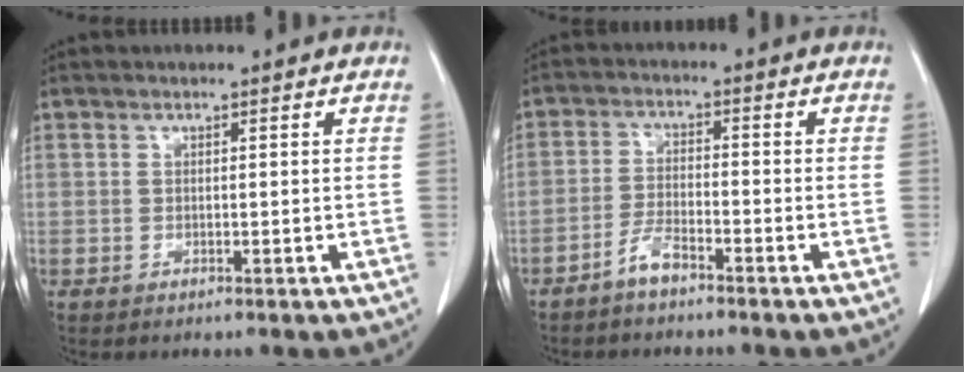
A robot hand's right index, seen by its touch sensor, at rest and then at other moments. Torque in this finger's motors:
{"motor_torque": [0.14, -0.12, 0.04, 0.05]}